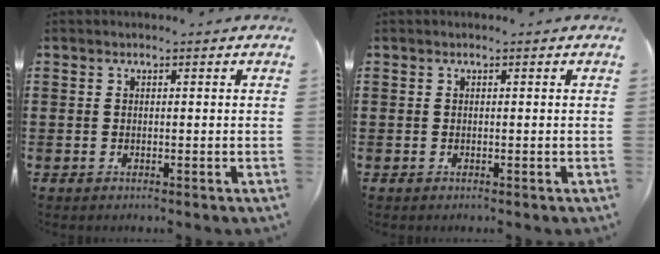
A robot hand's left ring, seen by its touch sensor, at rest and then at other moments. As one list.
[{"total": 0.0}]